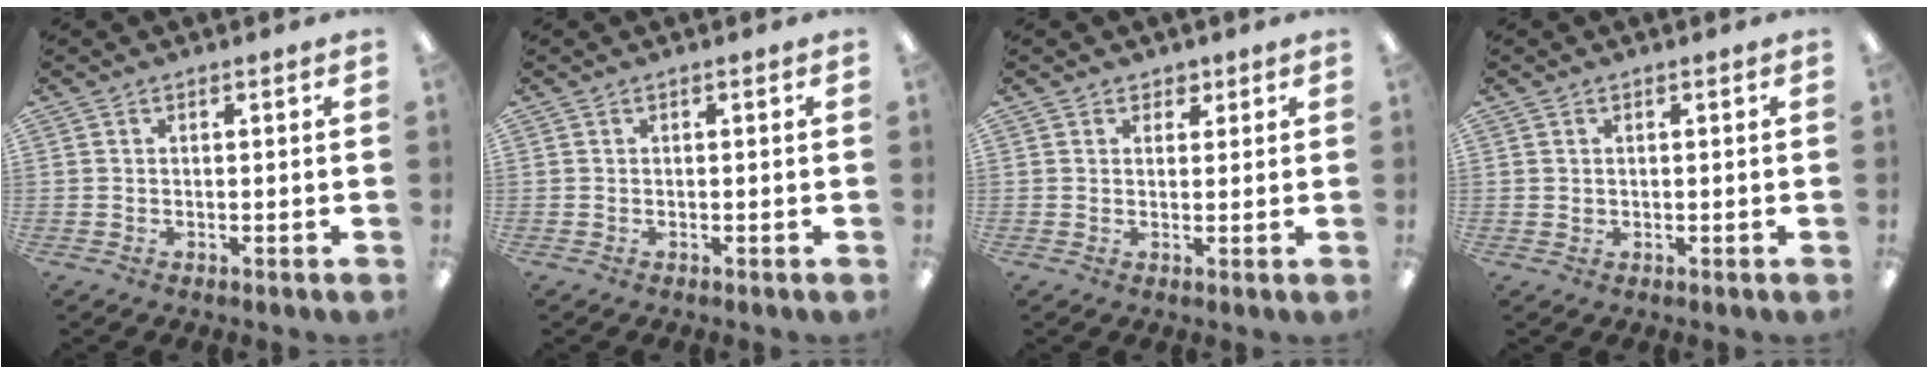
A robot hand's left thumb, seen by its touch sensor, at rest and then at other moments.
{"total": 0.0}
{"total": 2.4, "force": [1.4, 1.8, 0.3], "torque": [0.008, -0.003, 0.023]}
{"total": 0.8, "force": [0.3, 0.7, 0.0], "torque": [-0.002, 0.003, 0.006]}